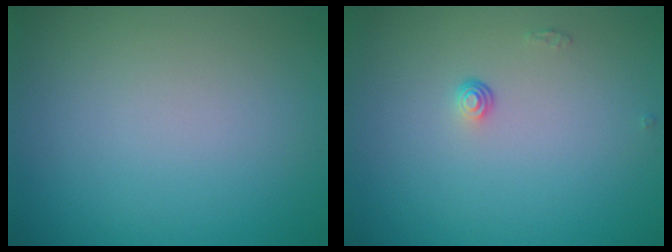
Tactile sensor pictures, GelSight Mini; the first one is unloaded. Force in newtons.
{"total": 0.8, "press": 0.5, "slide": 0.6}